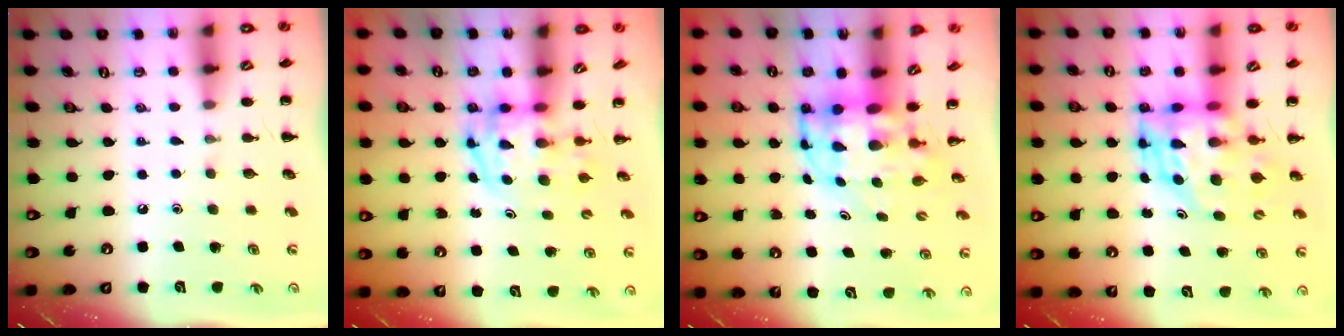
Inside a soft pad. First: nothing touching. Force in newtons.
{"total": 3.7, "press": 3.6, "slide": 0.6}
{"total": 6.5, "press": 6.2, "slide": 2.0}
{"total": 6.3, "press": 6.0, "slide": 1.7}